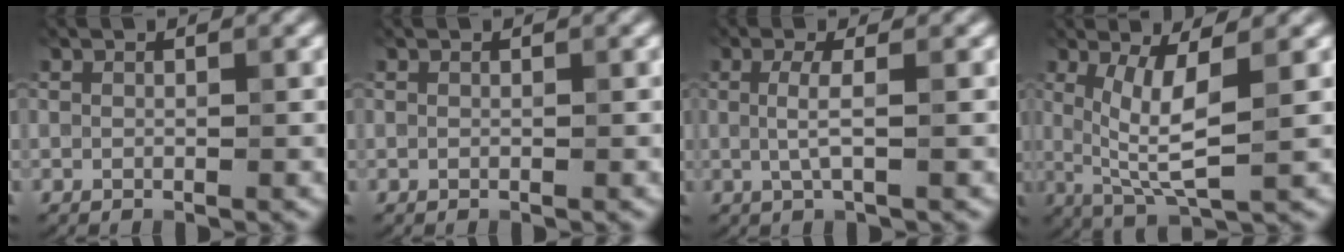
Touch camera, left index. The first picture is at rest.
{"total": 0.0}
{"total": 2.1, "force": [0.0, 0.3, 2.1], "torque": [-0.044, 0.002, -0.001]}
{"total": 5.3, "force": [0.7, 1.0, 5.1], "torque": [-0.103, -0.009, 0.018]}